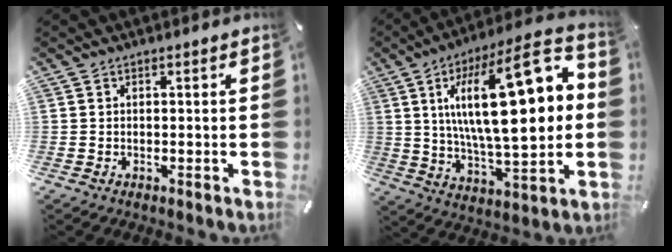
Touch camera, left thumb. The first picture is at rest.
{"total": 27.1, "force": [5.6, 10.7, 24.3], "torque": [-0.399, -0.032, 0.085]}